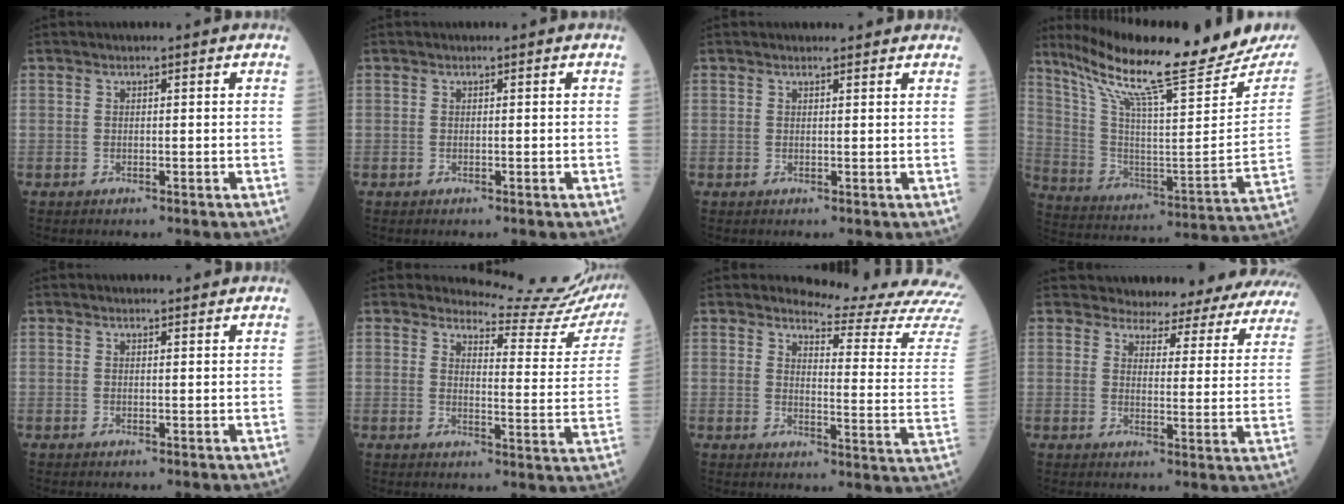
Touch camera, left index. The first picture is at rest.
{"total": 0.0}
{"total": 2.4, "force": [2.3, 0.6, 0.5], "torque": [-0.014, 0.010, 0.023]}
{"total": 28.0, "force": [23.7, 2.1, 14.8], "torque": [-0.261, -0.060, 0.346]}
{"total": 2.2, "force": [2.2, 0.3, 0.4], "torque": [-0.012, 0.004, 0.027]}
{"total": 13.4, "force": [13.3, -0.2, 0.5], "torque": [0.000, -0.108, 0.139]}
{"total": 16.5, "force": [16.2, -0.9, 3.2], "torque": [-0.041, -0.157, 0.170]}
{"total": 21.4, "force": [20.4, 4.5, 4.8], "torque": [-0.038, -0.077, 0.214]}